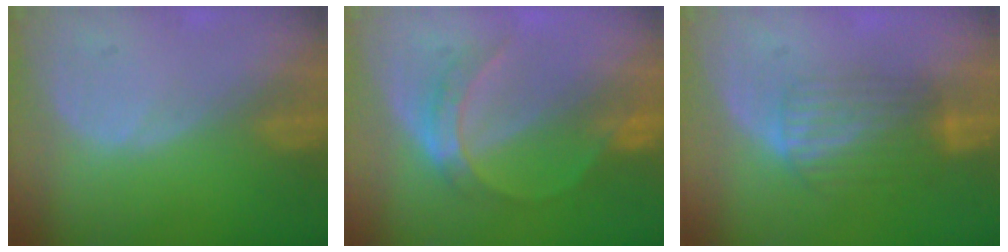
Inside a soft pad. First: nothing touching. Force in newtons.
{"total": 5.0, "press": 4.8, "slide": 1.5}
{"total": 6.8, "press": 5.9, "slide": 3.4}